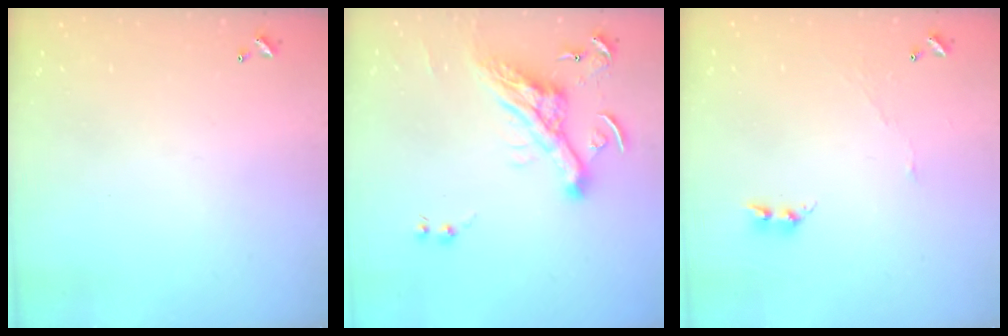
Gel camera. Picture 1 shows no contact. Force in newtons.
{"total": 9.7, "press": 9.3, "slide": 2.6}
{"total": 4.7, "press": 4.7, "slide": 0.3}